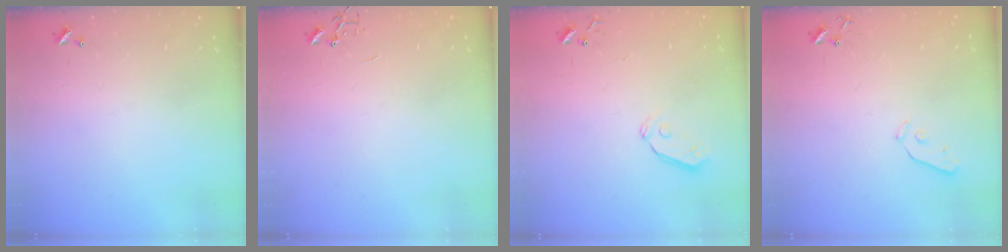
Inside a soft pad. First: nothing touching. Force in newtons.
{"total": 0.0}
{"total": 5.8, "press": 5.8, "slide": 0.5}
{"total": 4.0, "press": 4.0, "slide": 0.5}